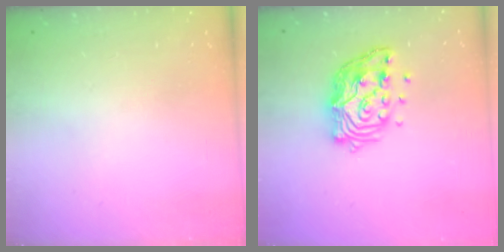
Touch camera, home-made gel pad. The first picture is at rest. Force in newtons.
{"total": 13.5, "press": 13.5, "slide": 1.2}